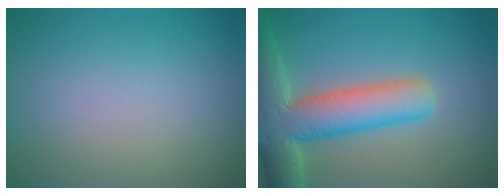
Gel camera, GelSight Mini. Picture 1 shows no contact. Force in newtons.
{"total": 9.0, "press": 8.9, "slide": 0.6}